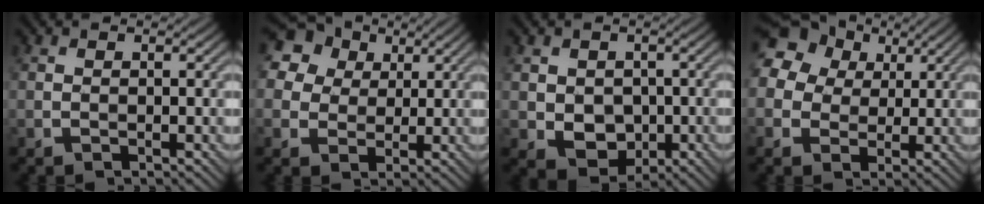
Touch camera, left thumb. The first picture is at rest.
{"total": 15.1, "force": [7.1, 11.8, 6.2], "torque": [-0.201, 0.034, 0.126]}
{"total": 4.7, "force": [-0.3, 3.9, 2.6], "torque": [-0.063, -0.013, -0.005]}
{"total": 15.9, "force": [5.9, 12.7, 7.3], "torque": [-0.199, 0.040, 0.091]}